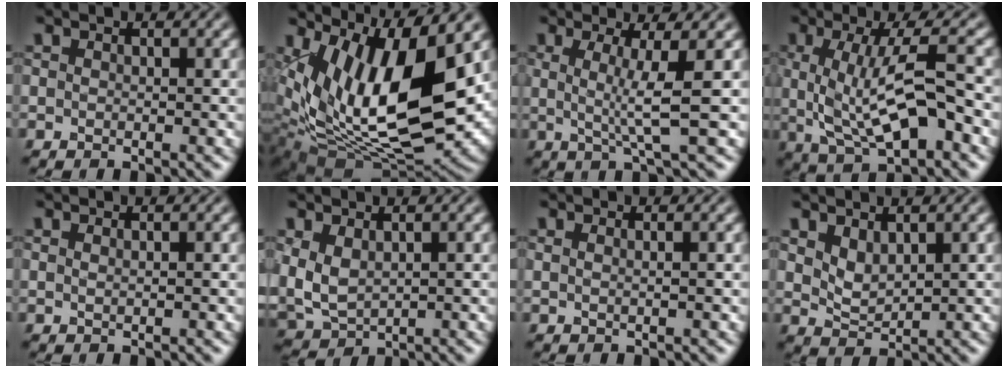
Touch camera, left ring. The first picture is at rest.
{"total": 12.4, "force": [4.1, 5.1, 10.5], "torque": [-0.191, -0.015, 0.081]}
{"total": 4.1, "force": [0.5, 0.5, 4.1], "torque": [-0.074, -0.007, 0.011]}
{"total": 7.5, "force": [0.2, 2.4, 7.1], "torque": [-0.129, -0.006, 0.004]}
{"total": 0.5, "force": [0.3, 0.2, 0.3], "torque": [-0.005, -0.002, 0.004]}
{"total": 4.3, "force": [0.7, 2.8, 3.2], "torque": [-0.086, -0.001, 0.017]}
{"total": 1.0, "force": [0.5, 0.5, 0.8], "torque": [-0.008, -0.003, -0.001]}
{"total": 2.1, "force": [1.2, 1.1, 1.3], "torque": [-0.030, -0.007, 0.031]}